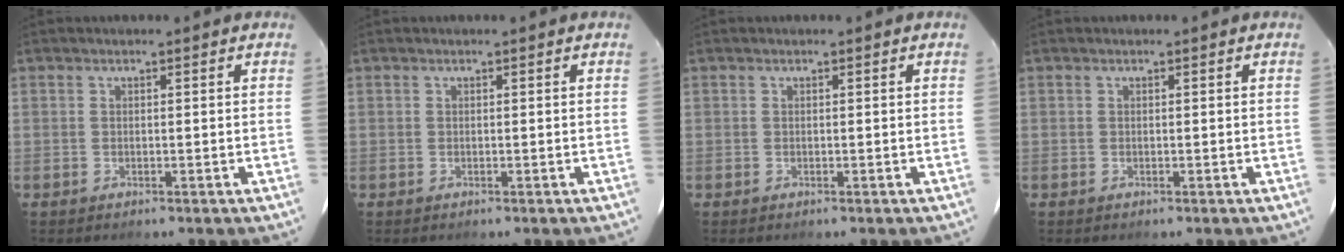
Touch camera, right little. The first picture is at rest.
{"total": 0.0}
{"total": 0.0}
{"total": 0.0}